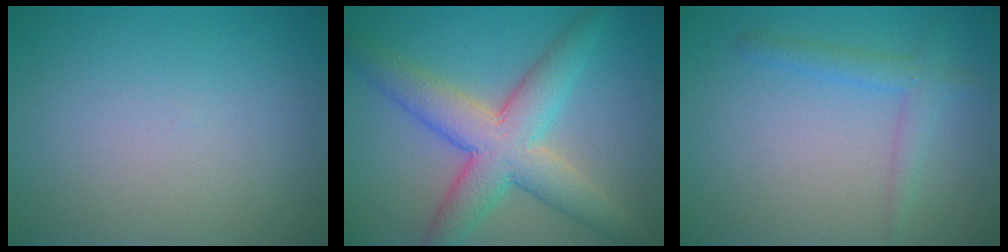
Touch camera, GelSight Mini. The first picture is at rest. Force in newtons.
{"total": 7.5, "press": 7.5, "slide": 0.2}
{"total": 2.2, "press": 2.2, "slide": 0.0}